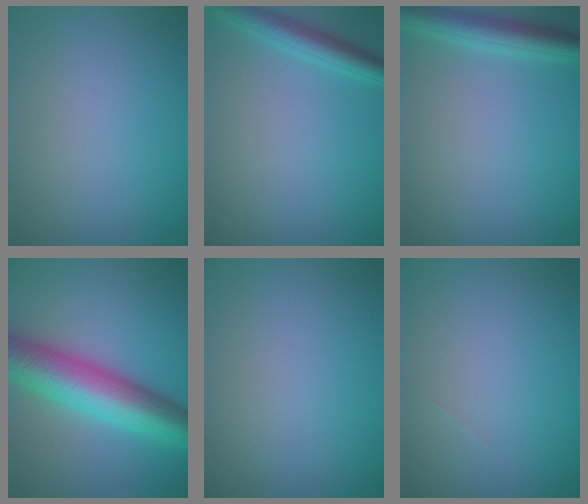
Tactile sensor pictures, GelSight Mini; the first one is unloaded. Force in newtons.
{"total": 3.2, "press": 3.2, "slide": 0.2}
{"total": 3.9, "press": 3.9, "slide": 0.3}
{"total": 9.6, "press": 9.6, "slide": 0.3}
{"total": 0.0}
{"total": 0.0}